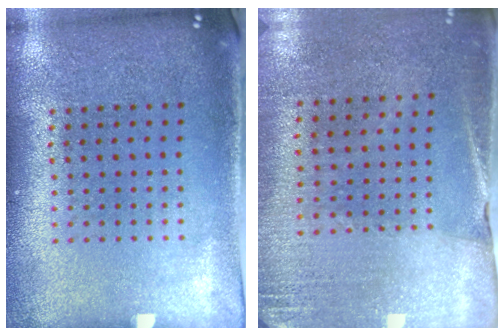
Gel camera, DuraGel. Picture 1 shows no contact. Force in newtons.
{"total": 2.7, "press": 2.6, "slide": 0.9}